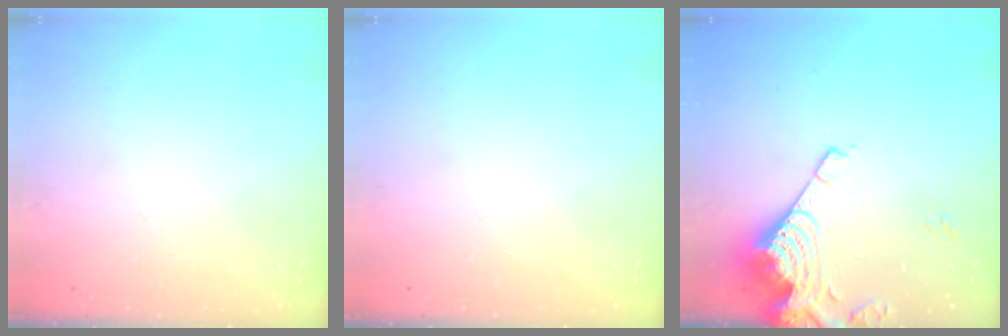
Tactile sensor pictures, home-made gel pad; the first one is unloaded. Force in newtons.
{"total": 0.0}
{"total": 11.7, "press": 11.7, "slide": 1.1}